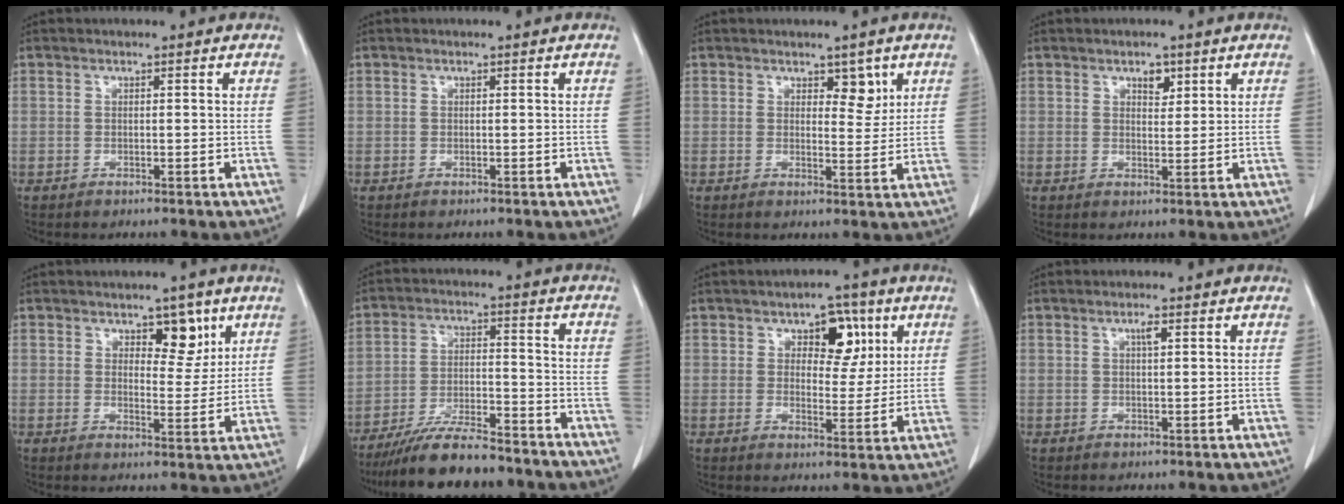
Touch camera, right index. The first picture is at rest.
{"total": 0.0}
{"total": 3.5, "force": [2.0, 1.7, 2.3], "torque": [-0.023, -0.004, 0.029]}
{"total": 2.5, "force": [1.4, 1.3, 1.5], "torque": [-0.019, -0.002, 0.023]}
{"total": 5.2, "force": [3.0, 2.5, 3.4], "torque": [-0.038, -0.002, 0.043]}
{"total": 14.3, "force": [-12.6, 2.1, 6.3], "torque": [-0.103, 0.002, -0.202]}
{"total": 7.0, "force": [3.0, 3.8, 5.0], "torque": [-0.060, 0.012, 0.043]}
{"total": 1.4, "force": [0.6, 0.2, 1.2], "torque": [-0.023, 0.001, 0.009]}